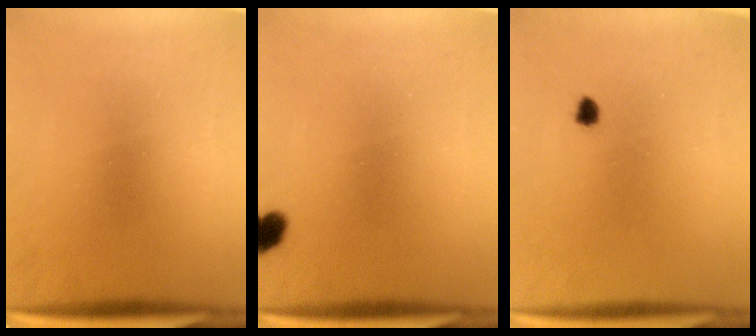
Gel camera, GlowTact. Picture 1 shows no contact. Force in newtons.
{"total": 2.7}
{"total": 1.1}